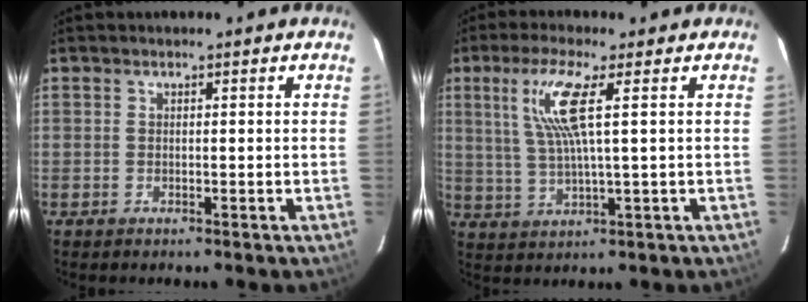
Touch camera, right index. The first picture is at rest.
{"total": 8.7, "force": [3.0, 0.4, 8.2], "torque": [-0.166, 0.000, 0.065]}